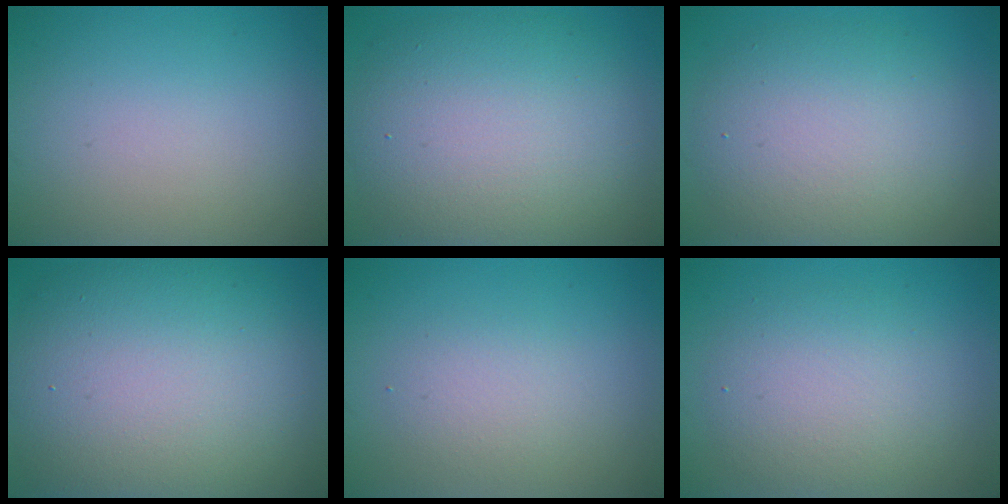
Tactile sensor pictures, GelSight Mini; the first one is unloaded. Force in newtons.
{"total": 10.5, "press": 10.5, "slide": 0.5}
{"total": 7.3, "press": 7.2, "slide": 0.8}
{"total": 14.0, "press": 14.0, "slide": 0.8}
{"total": 1.9, "press": 1.9, "slide": 0.2}
{"total": 4.0, "press": 4.0, "slide": 0.2}